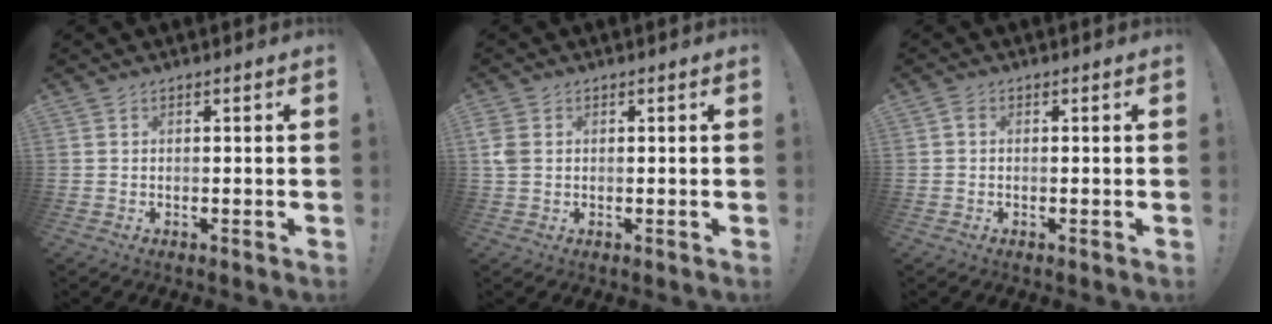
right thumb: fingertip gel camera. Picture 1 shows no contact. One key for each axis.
{"total": 3.7, "fx": 0.6, "fy": 2.7, "fz": 2.4, "tx": -0.045, "ty": 0.002, "tz": 0.012}
{"total": 0.9, "fx": -0.2, "fy": 0.7, "fz": 0.5, "tx": -0.015, "ty": 0.004, "tz": -0.003}